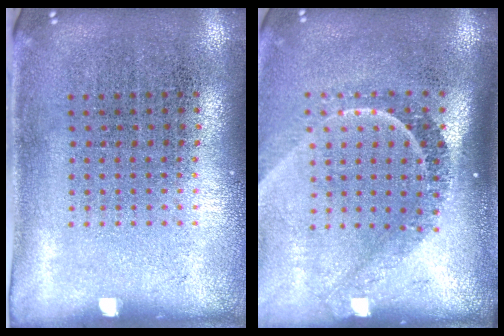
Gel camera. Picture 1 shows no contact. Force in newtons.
{"total": 2.3, "press": 1.6, "slide": 1.7}